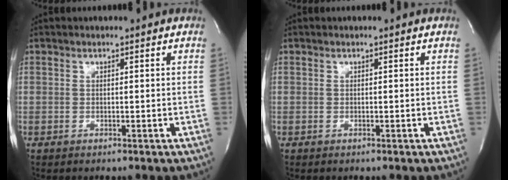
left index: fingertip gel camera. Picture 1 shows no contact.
{"total": 0.0}